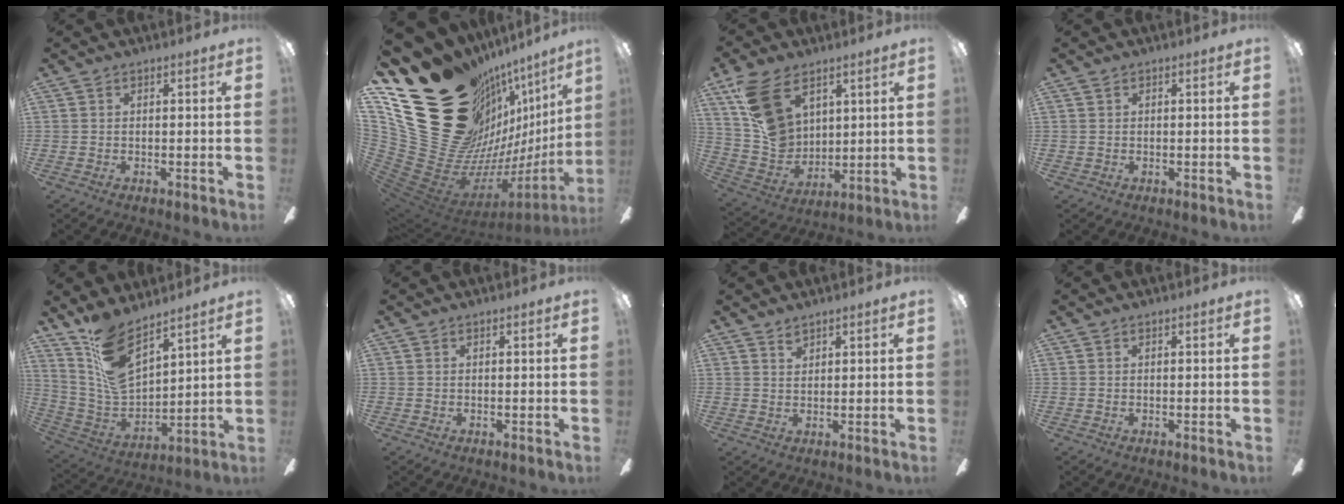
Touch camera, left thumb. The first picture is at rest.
{"total": 34.0, "force": [14.8, 22.1, 21.2], "torque": [-0.277, -0.185, 0.372]}
{"total": 15.3, "force": [8.6, 9.6, 8.1], "torque": [-0.176, -0.028, 0.169]}
{"total": 0.7, "force": [0.2, 0.7, 0.1], "torque": [-0.001, 0.006, 0.003]}
{"total": 13.4, "force": [9.8, 5.8, 7.1], "torque": [-0.143, -0.059, 0.189]}
{"total": 0.0}
{"total": 1.9, "force": [1.7, 0.8, 0.5], "torque": [-0.005, -0.005, 0.030]}
{"total": 0.0}